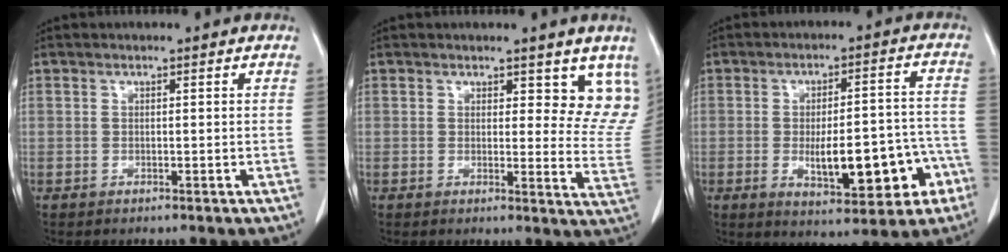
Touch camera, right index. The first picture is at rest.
{"total": 8.5, "force": [6.5, 3.8, 3.9], "torque": [-0.014, -0.031, 0.057]}
{"total": 13.7, "force": [-4.5, 4.6, 12.1], "torque": [-0.162, 0.023, -0.051]}